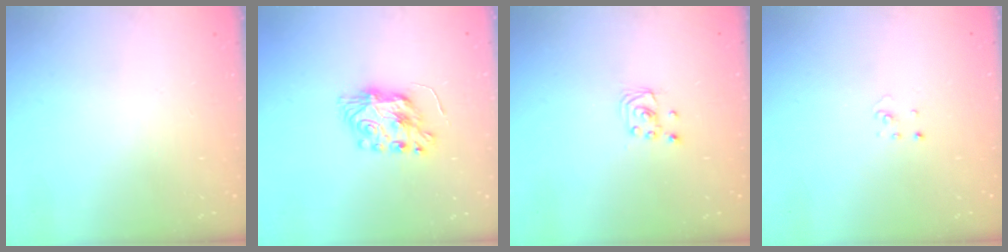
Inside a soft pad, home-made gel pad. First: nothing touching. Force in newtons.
{"total": 7.9, "press": 7.9, "slide": 0.5}
{"total": 2.0, "press": 2.0, "slide": 0.2}
{"total": 2.1, "press": 2.1, "slide": 0.1}